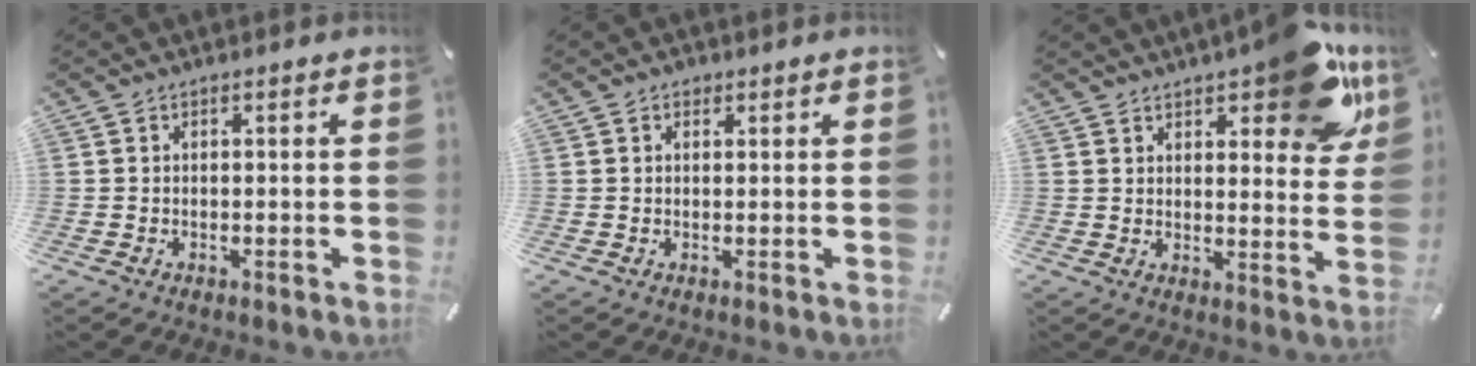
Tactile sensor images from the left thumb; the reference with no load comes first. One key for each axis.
{"total": 1.1, "fx": 0.7, "fy": 0.8, "fz": 0.3, "tx": 0.003, "ty": -0.002, "tz": 0.011}
{"total": 15.1, "fx": 9.6, "fy": 6.2, "fz": 9.8, "tx": -0.112, "ty": -0.062, "tz": 0.160}